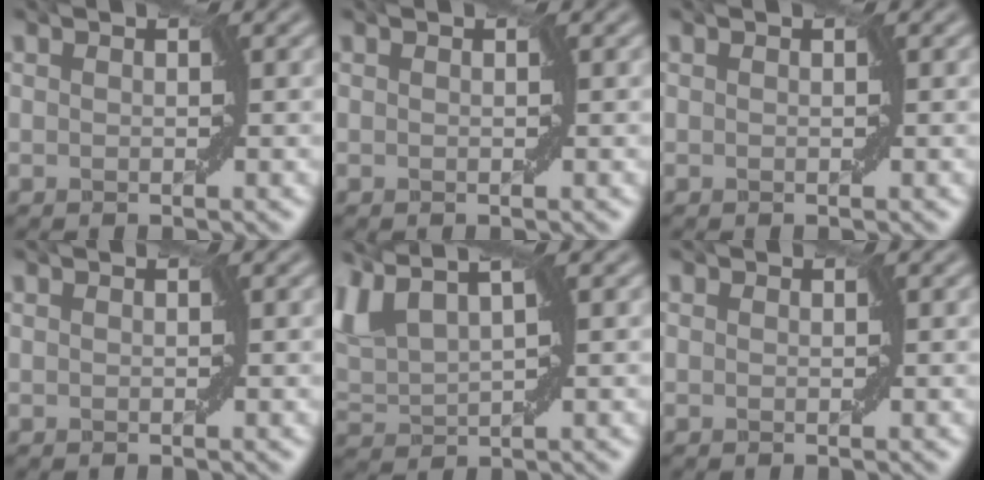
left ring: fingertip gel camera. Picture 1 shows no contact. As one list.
[{"total": 0.0}, {"total": 0.0}, {"total": 0.0}, {"total": 5.7, "force": [3.2, 2.1, 4.1], "torque": [-0.107, 0.024, 0.064]}, {"total": 0.0}]